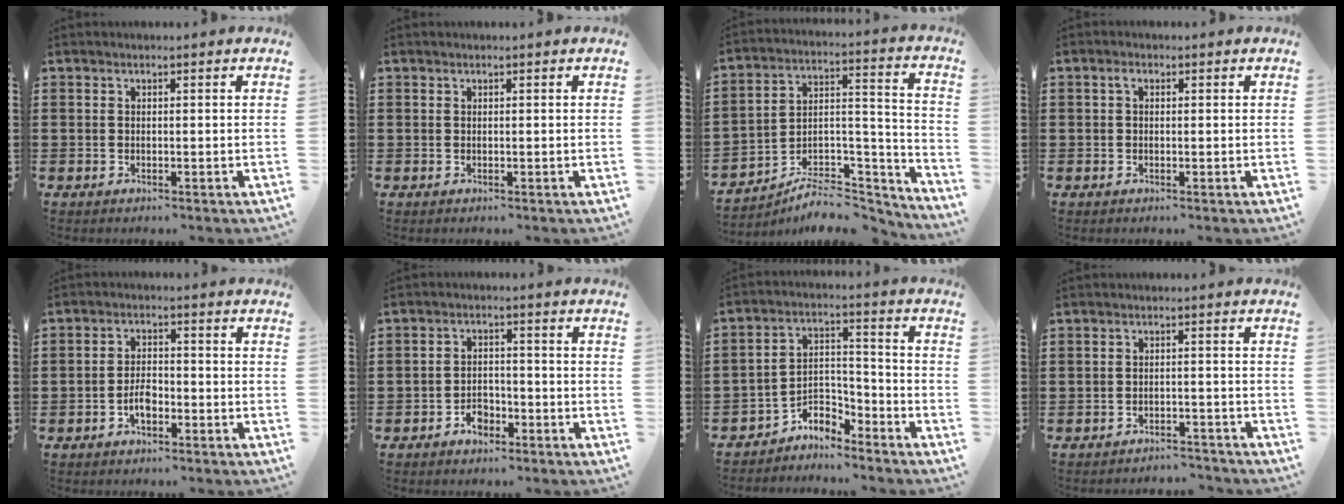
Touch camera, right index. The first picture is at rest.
{"total": 0.0}
{"total": 6.6, "force": [-5.7, 2.5, 2.3], "torque": [-0.029, 0.013, -0.106]}
{"total": 1.2, "force": [0.2, 0.8, 0.9], "torque": [-0.019, 0.007, 0.002]}
{"total": 3.5, "force": [-1.7, 1.9, 2.4], "torque": [-0.059, 0.002, -0.036]}
{"total": 3.3, "force": [-2.2, 1.9, 1.4], "torque": [-0.027, 0.005, -0.045]}
{"total": 5.1, "force": [-4.6, 1.8, 1.3], "torque": [-0.034, 0.002, -0.096]}
{"total": 2.5, "force": [-2.5, 0.1, 0.1], "torque": [-0.006, -0.001, -0.052]}